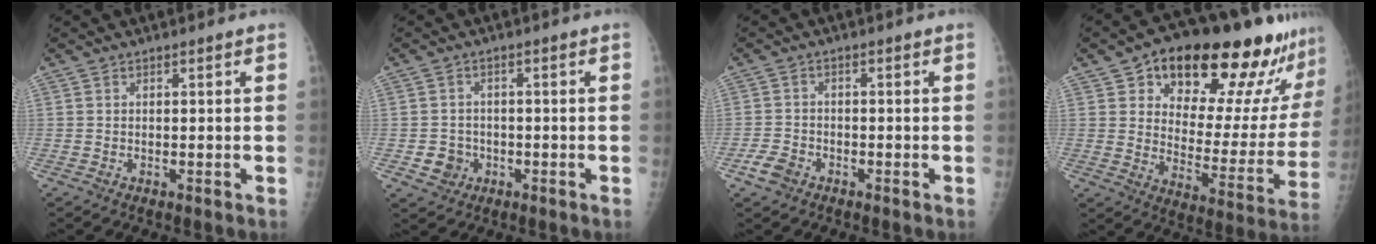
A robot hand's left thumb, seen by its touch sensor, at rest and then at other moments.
{"total": 4.0, "force": [-1.2, 3.7, 1.1], "torque": [0.001, 0.008, -0.016]}
{"total": 3.6, "force": [-2.1, 2.5, 1.6], "torque": [-0.028, 0.009, -0.039]}
{"total": 26.0, "force": [17.6, 10.4, 16.1], "torque": [-0.185, -0.060, 0.245]}